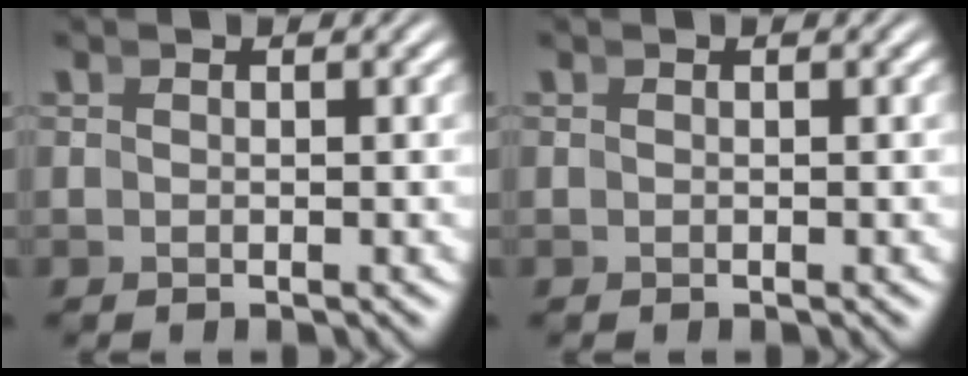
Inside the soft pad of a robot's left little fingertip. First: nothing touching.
{"total": 0.0}